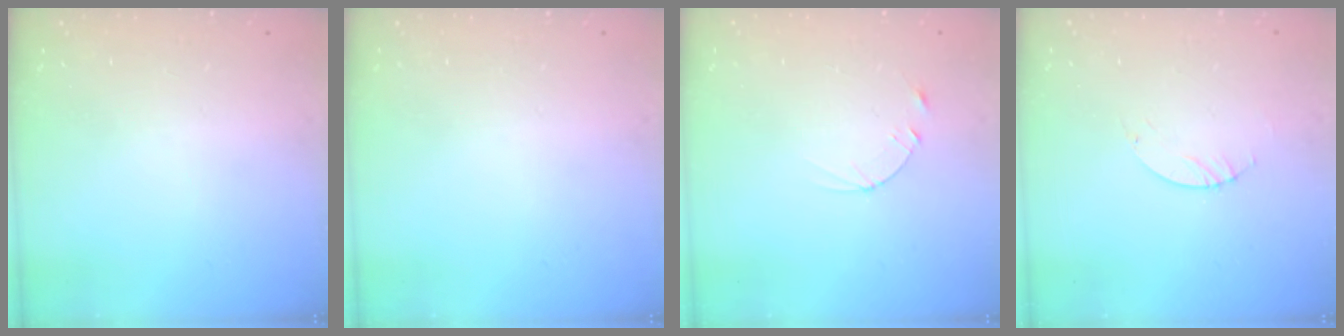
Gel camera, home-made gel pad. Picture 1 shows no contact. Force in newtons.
{"total": 0.0}
{"total": 2.4, "press": 2.3, "slide": 0.2}
{"total": 0.9, "press": 0.8, "slide": 0.2}